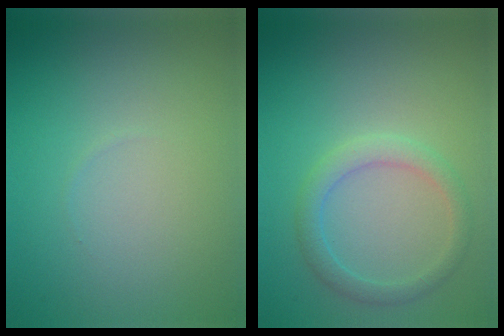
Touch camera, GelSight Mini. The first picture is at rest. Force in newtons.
{"total": 2.5, "press": 2.5, "slide": 0.3}